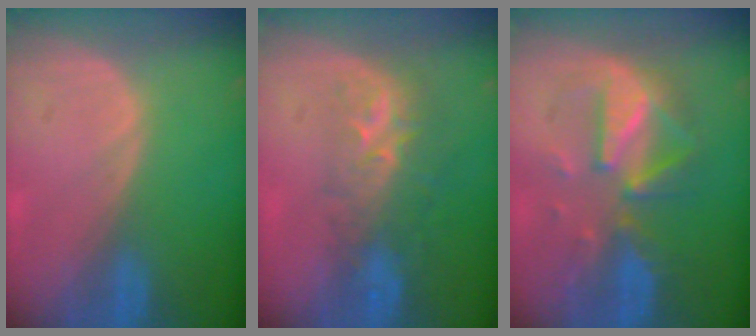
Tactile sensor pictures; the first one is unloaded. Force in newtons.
{"total": 8.7, "press": 7.2, "slide": 5.0}
{"total": 8.0, "press": 8.0, "slide": 0.6}